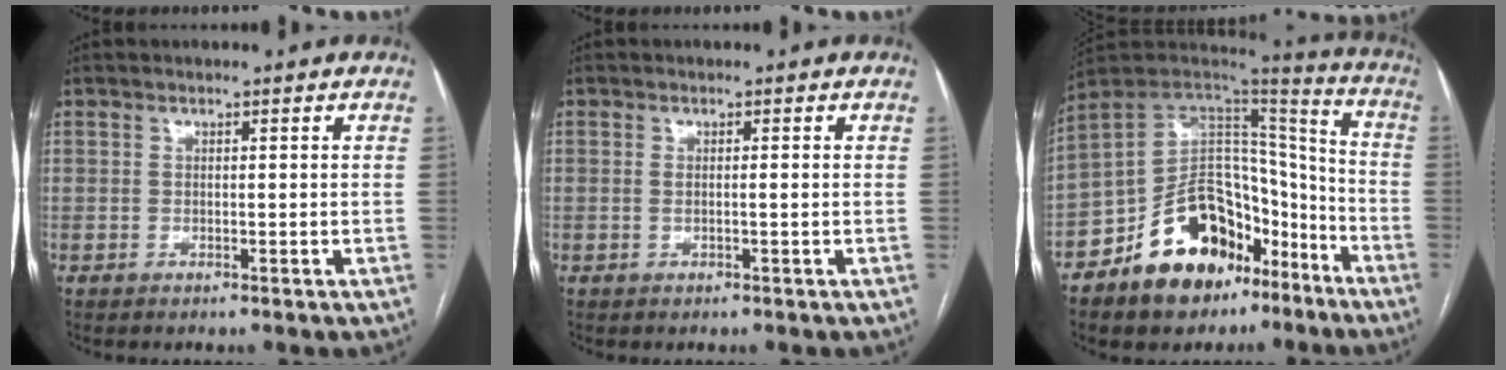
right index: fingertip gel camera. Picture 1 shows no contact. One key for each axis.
{"total": 1.1, "fx": 0.1, "fy": 0.1, "fz": 1.1, "tx": -0.024, "ty": 0.001, "tz": 0.005}
{"total": 21.3, "fx": -12.2, "fy": 12.5, "fz": 12.1, "tx": -0.214, "ty": 0.052, "tz": -0.192}